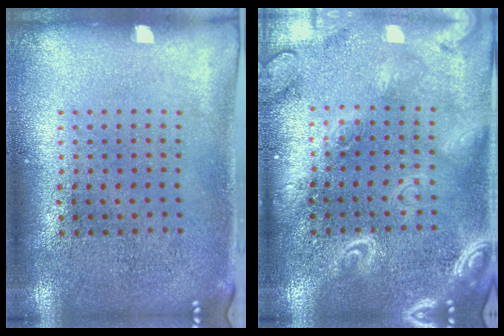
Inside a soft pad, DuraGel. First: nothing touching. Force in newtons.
{"total": 3.0, "press": 3.0, "slide": 0.3}